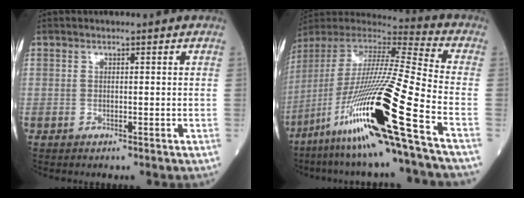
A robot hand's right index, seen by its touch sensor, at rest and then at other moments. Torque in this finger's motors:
{"motor_torque": [1.70, -0.44, 1.05, 0.21]}